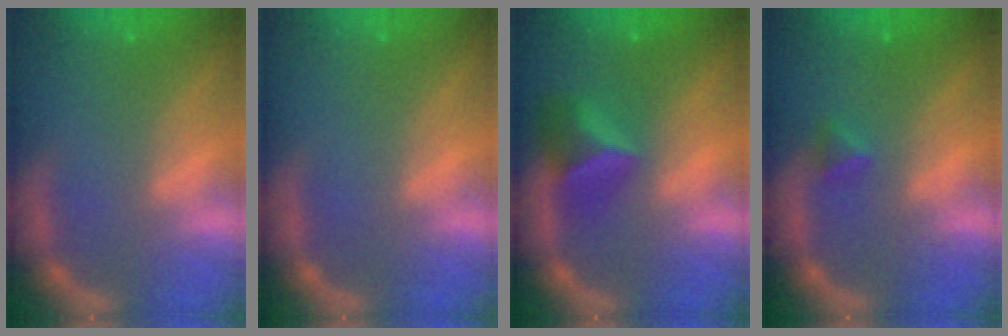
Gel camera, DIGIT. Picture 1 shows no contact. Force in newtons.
{"total": 0.0}
{"total": 4.4}
{"total": 1.4}